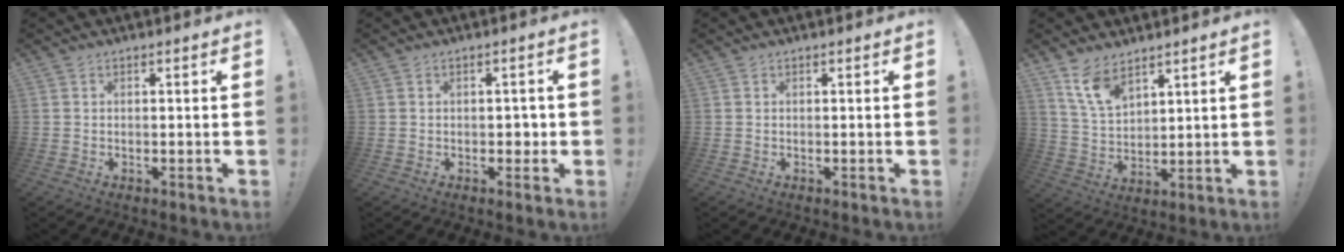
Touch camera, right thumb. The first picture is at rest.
{"total": 2.4, "force": [-0.4, 1.9, 1.5], "torque": [-0.023, 0.007, -0.008]}
{"total": 0.0}
{"total": 9.9, "force": [7.2, 5.1, 4.6], "torque": [-0.096, -0.034, 0.141]}